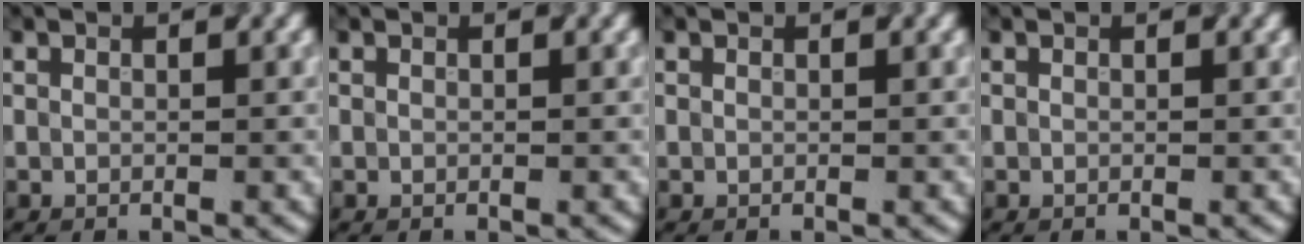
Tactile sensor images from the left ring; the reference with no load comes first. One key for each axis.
{"total": 0.0}
{"total": 0.0}
{"total": 0.0}